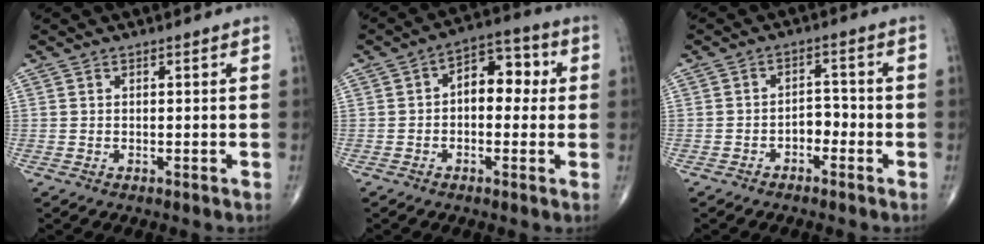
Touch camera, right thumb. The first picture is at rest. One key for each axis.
{"total": 8.8, "fx": 0.7, "fy": 5.6, "fz": 6.8, "tx": -0.063, "ty": 0.031, "tz": 0.000}
{"total": 3.3, "fx": -1.7, "fy": 2.1, "fz": 1.9, "tx": -0.013, "ty": 0.025, "tz": -0.032}